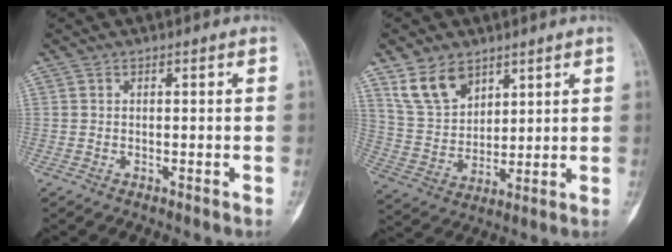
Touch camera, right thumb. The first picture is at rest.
{"total": 10.1, "force": [6.5, 6.2, 4.6], "torque": [-0.071, -0.029, 0.138]}